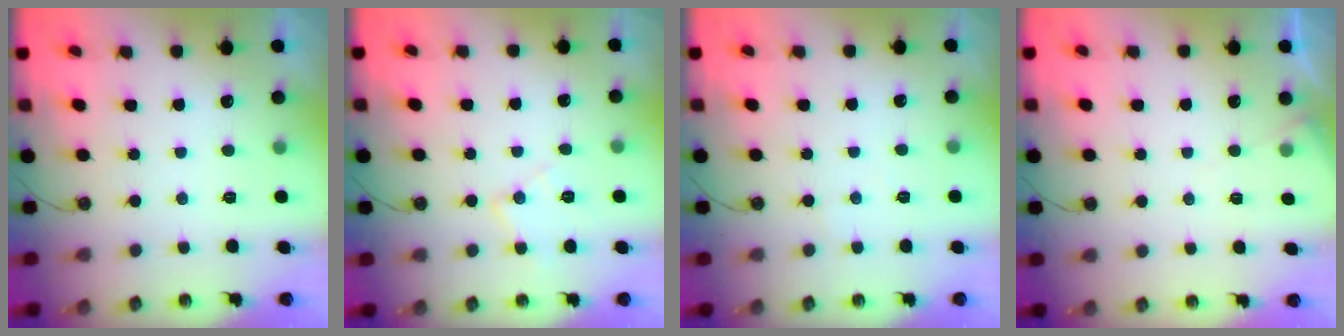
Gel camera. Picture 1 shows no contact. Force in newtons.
{"total": 8.4, "press": 8.4, "slide": 0.7}
{"total": 4.1, "press": 4.0, "slide": 0.6}
{"total": 4.4, "press": 4.4, "slide": 0.6}